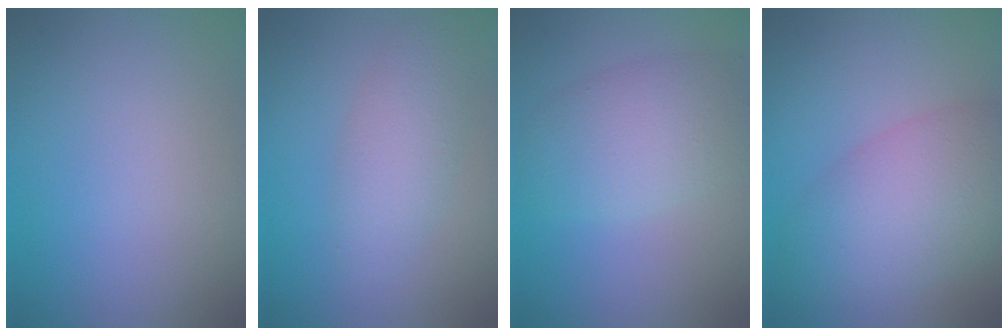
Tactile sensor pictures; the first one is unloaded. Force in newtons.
{"total": 3.2, "press": 3.2, "slide": 0.2}
{"total": 5.1, "press": 5.1, "slide": 0.2}
{"total": 6.9, "press": 6.9, "slide": 0.2}